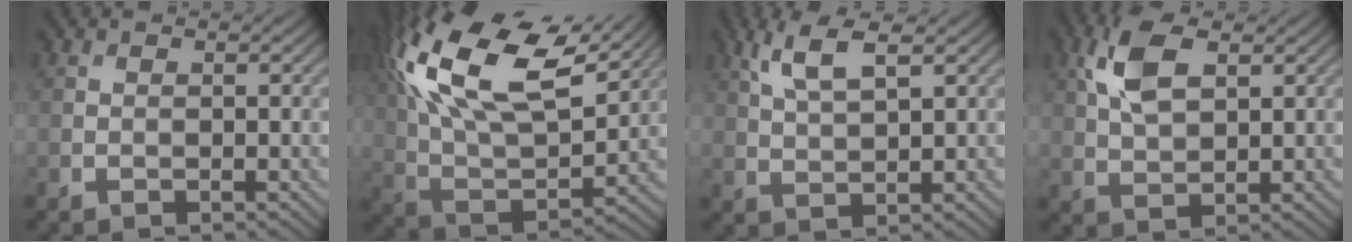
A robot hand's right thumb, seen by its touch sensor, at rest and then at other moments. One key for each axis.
{"total": 19.7, "fx": 9.8, "fy": 8.7, "fz": 14.6, "tx": -0.324, "ty": 0.041, "tz": 0.156}
{"total": 5.6, "fx": 3.1, "fy": 1.5, "fz": 4.4, "tx": -0.106, "ty": 0.006, "tz": 0.065}
{"total": 7.2, "fx": 2.9, "fy": 3.6, "fz": 5.6, "tx": -0.132, "ty": 0.011, "tz": 0.053}